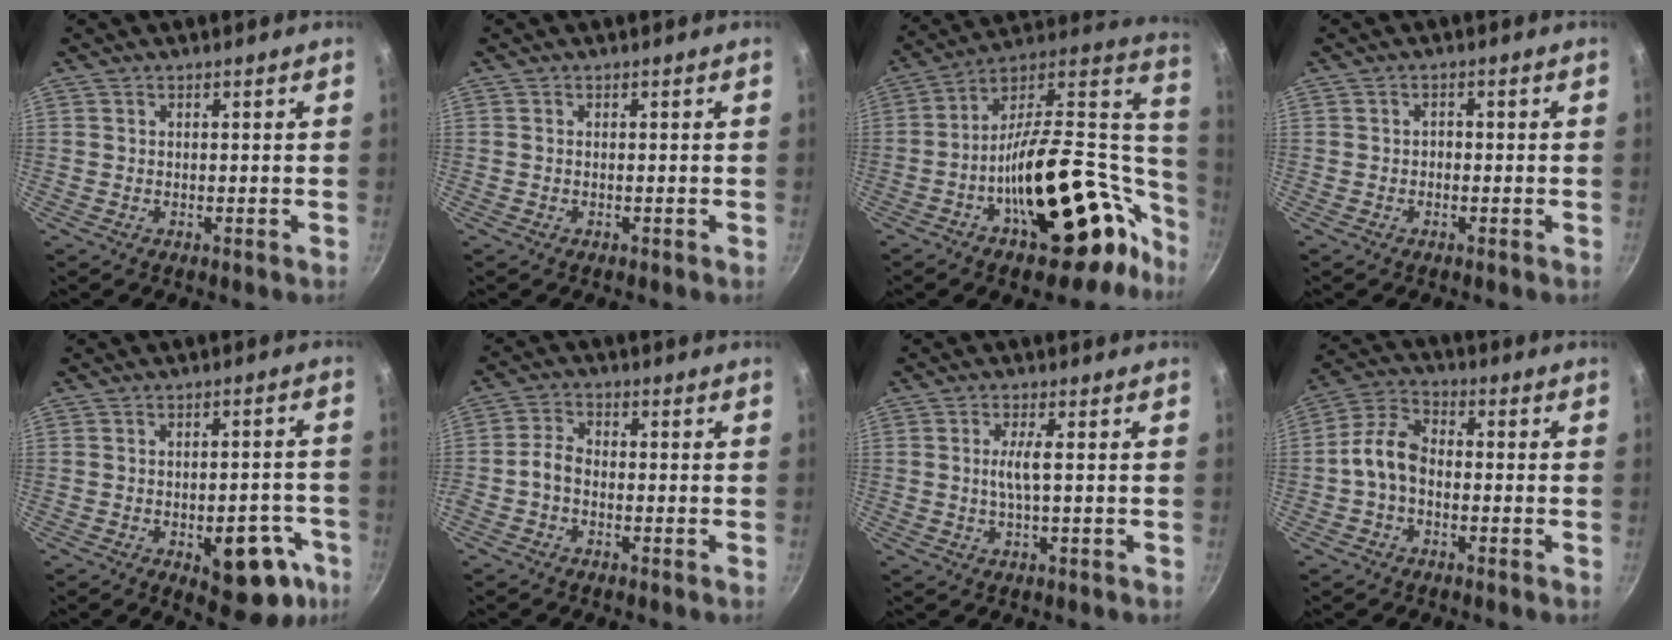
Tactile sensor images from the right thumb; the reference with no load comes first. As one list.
[{"total": 0.0}, {"total": 32.3, "force": [-7.4, 17.1, 26.3], "torque": [-0.345, 0.068, -0.099]}, {"total": 1.2, "force": [-0.3, 0.9, 0.6], "torque": [-0.009, 0.005, -0.007]}, {"total": 13.5, "force": [-5.5, 6.6, 10.4], "torque": [-0.069, 0.030, -0.064]}, {"total": 3.4, "force": [-1.5, 2.0, 2.3], "torque": [-0.054, 0.021, -0.040]}, {"total": 3.3, "force": [0.1, 0.3, 3.3], "torque": [-0.075, 0.003, 0.003]}, {"total": 7.5, "force": [-1.5, 4.7, 5.7], "torque": [-0.109, 0.034, -0.043]}]